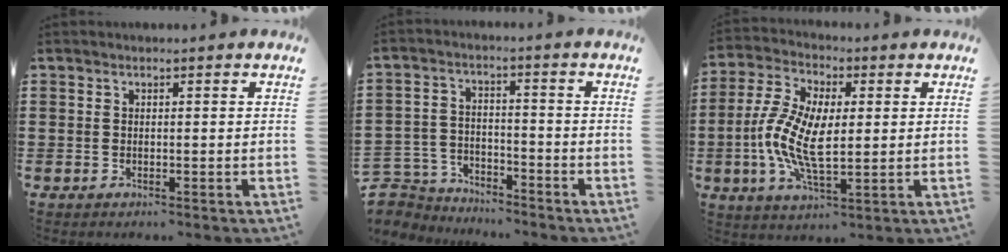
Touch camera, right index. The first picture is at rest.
{"total": 4.8, "force": [-4.6, 1.6, 0.0], "torque": [-0.022, 0.005, -0.101]}
{"total": 10.2, "force": [-0.8, 4.7, 9.0], "torque": [-0.197, 0.000, -0.017]}